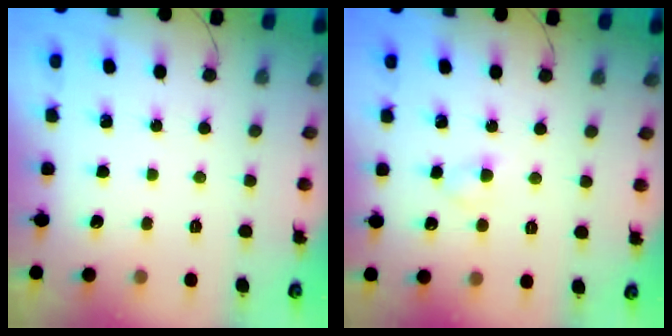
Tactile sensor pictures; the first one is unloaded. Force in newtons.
{"total": 2.6, "press": 2.4, "slide": 1.1}